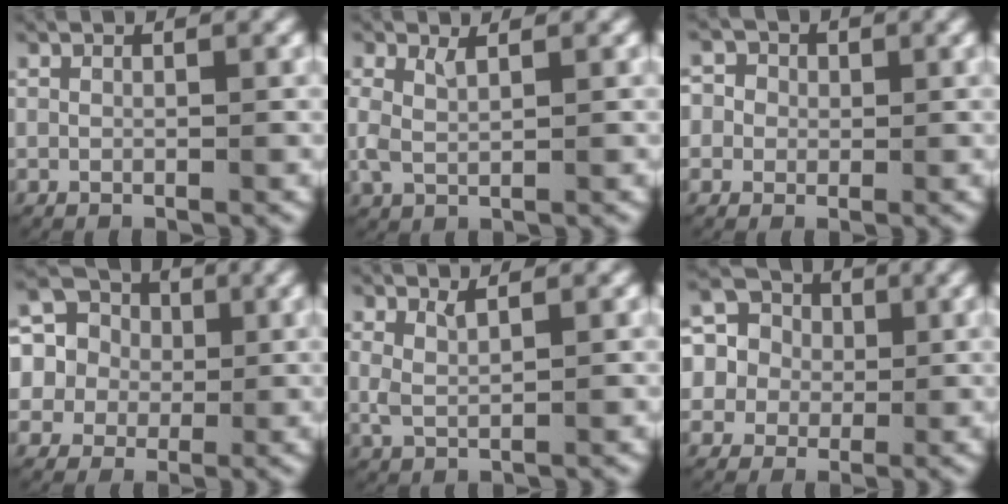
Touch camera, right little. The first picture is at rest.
{"total": 2.2, "force": [0.5, 1.5, 1.5], "torque": [-0.055, -0.014, 0.020]}
{"total": 4.2, "force": [0.5, 4.0, 1.2], "torque": [-0.036, 0.001, -0.001]}
{"total": 11.0, "force": [0.4, 10.3, 3.9], "torque": [-0.130, -0.030, 0.001]}
{"total": 2.2, "force": [1.0, 1.3, 1.5], "torque": [-0.047, -0.011, 0.025]}
{"total": 9.3, "force": [0.2, 8.7, 3.2], "torque": [-0.112, -0.027, 0.000]}